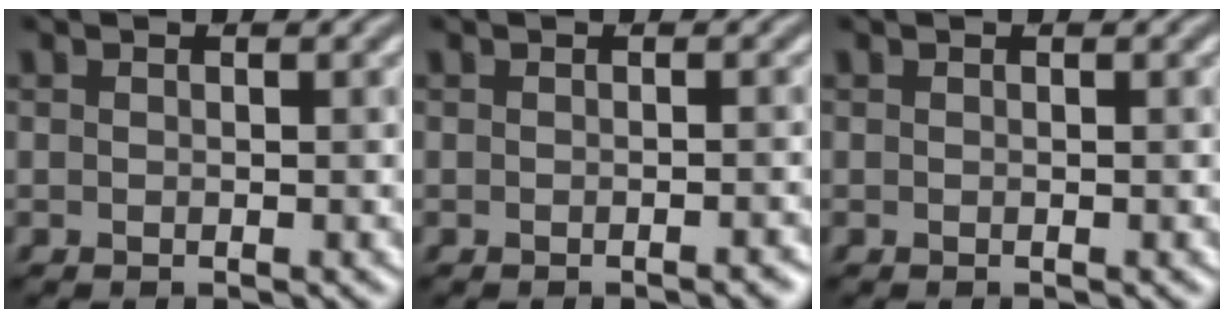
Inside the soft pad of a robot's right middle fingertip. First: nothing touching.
{"total": 1.0, "force": [-0.6, 0.2, 0.8], "torque": [-0.006, 0.001, -0.011]}
{"total": 0.0}